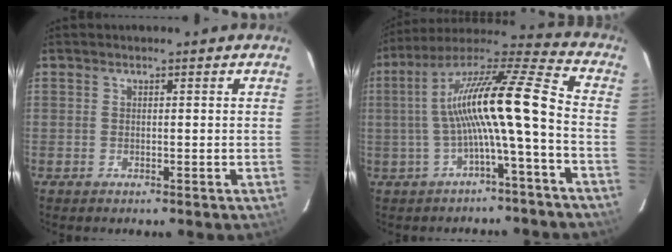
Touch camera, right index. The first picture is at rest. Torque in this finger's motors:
{"motor_torque": [1.31, -0.75, 1.05, 0.21]}